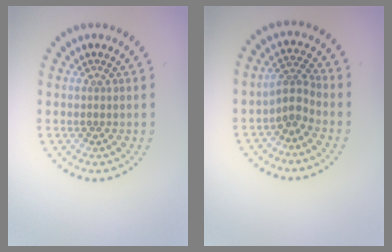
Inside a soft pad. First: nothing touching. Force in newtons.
{"total": 2.3, "press": 1.6, "slide": 1.6}